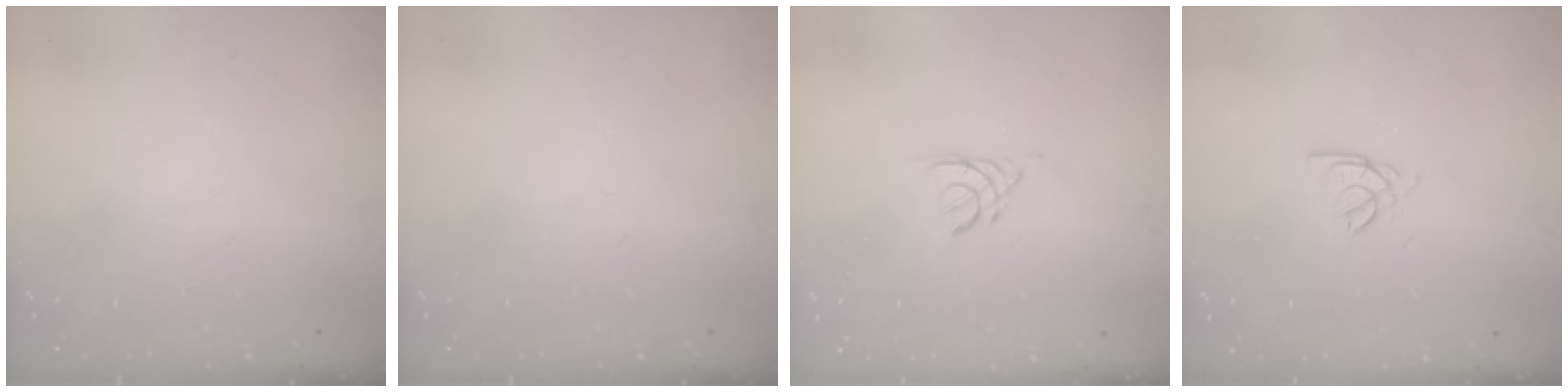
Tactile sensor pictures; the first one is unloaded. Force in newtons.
{"total": 0.0}
{"total": 3.6, "press": 3.5, "slide": 0.7}
{"total": 2.2, "press": 2.1, "slide": 0.6}